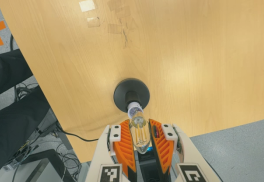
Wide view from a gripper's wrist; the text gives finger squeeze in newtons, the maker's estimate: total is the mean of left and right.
{"total": 12.8, "left": 13.1, "right": 12.5}